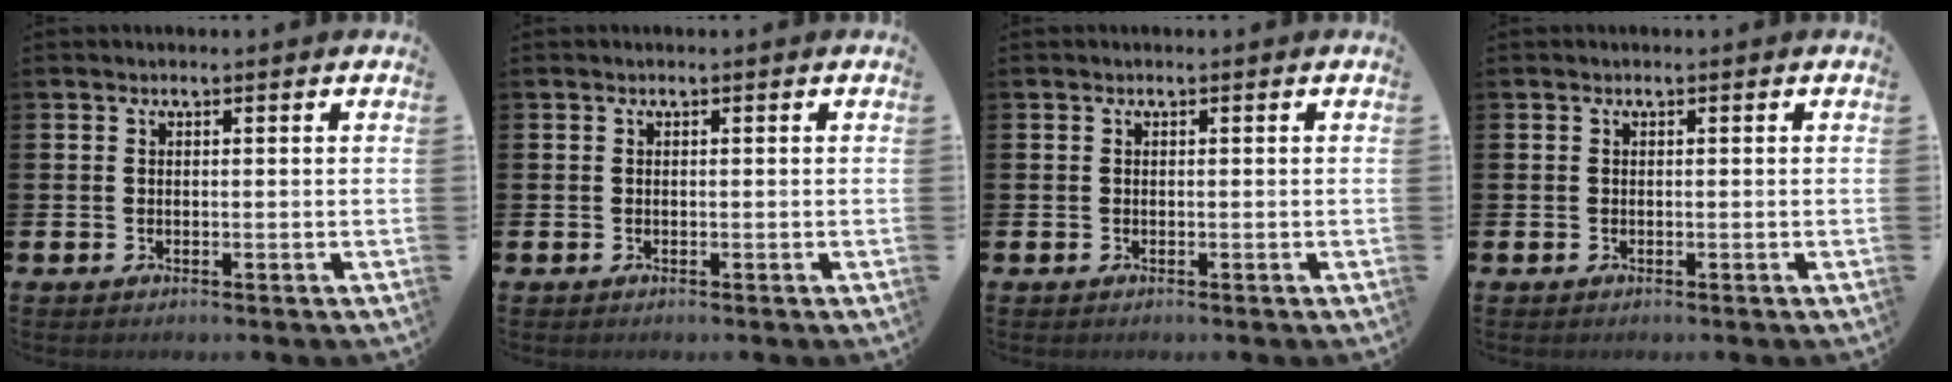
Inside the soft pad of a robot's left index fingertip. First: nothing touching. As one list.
[{"total": 0.0}, {"total": 0.0}, {"total": 0.0}]